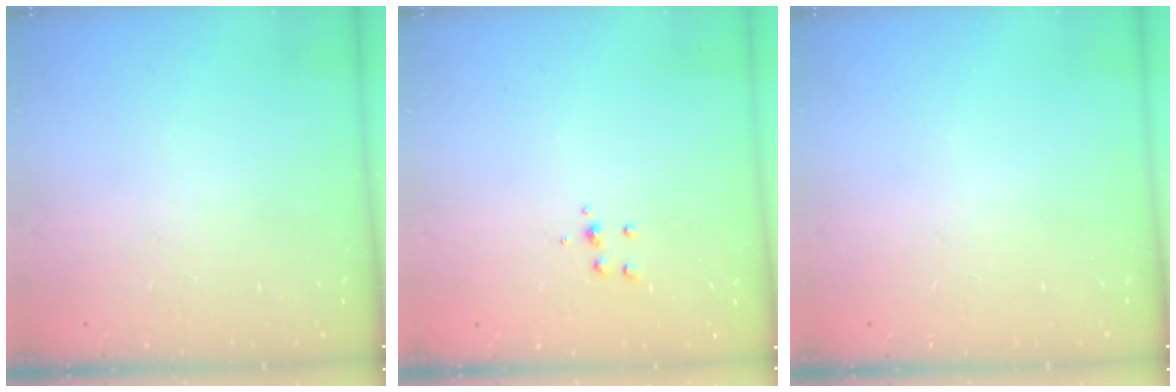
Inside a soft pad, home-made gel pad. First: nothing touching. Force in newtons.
{"total": 4.1, "press": 4.1, "slide": 0.6}
{"total": 0.0}